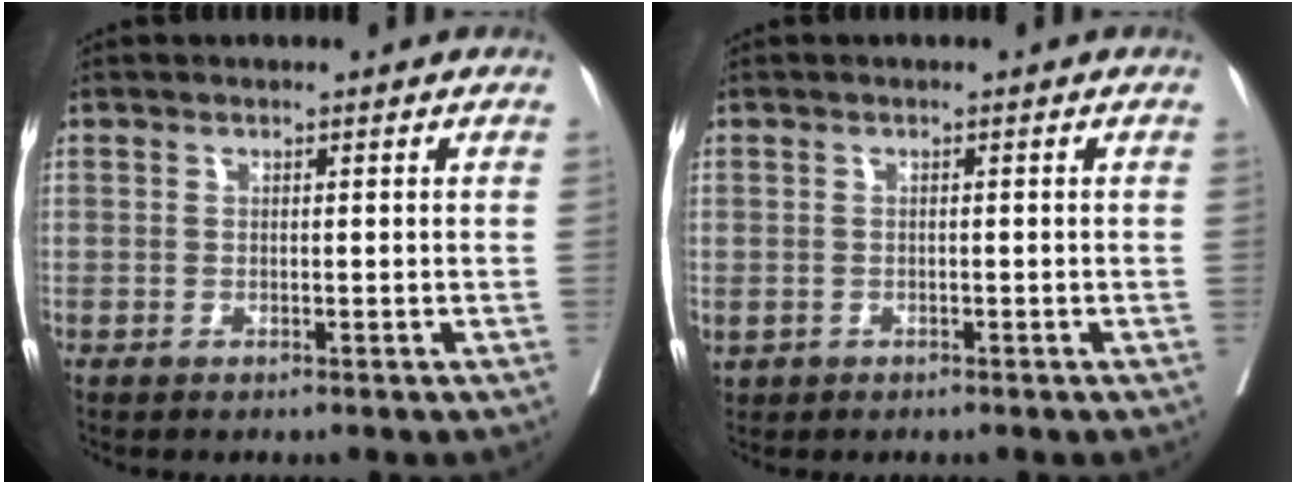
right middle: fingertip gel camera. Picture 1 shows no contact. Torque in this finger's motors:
{"motor_torque": [0.41, -0.62, 0.19, 0.11]}